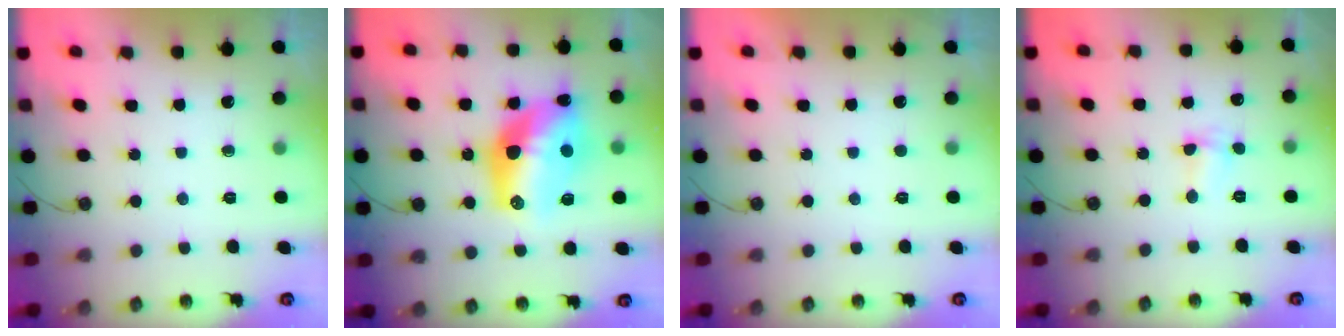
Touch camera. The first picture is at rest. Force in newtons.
{"total": 17.4, "press": 16.9, "slide": 4.1}
{"total": 0.0}
{"total": 1.7, "press": 1.5, "slide": 0.7}